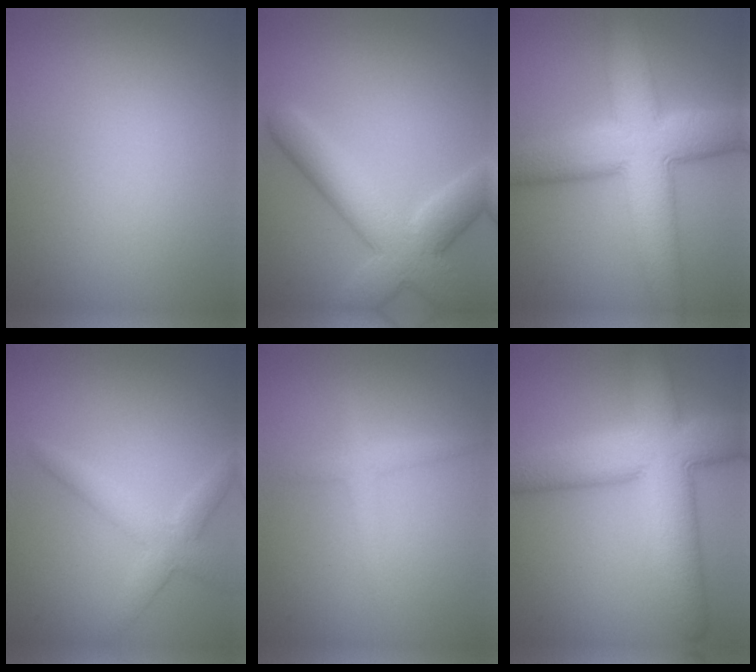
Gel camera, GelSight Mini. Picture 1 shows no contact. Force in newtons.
{"total": 7.3, "press": 7.3, "slide": 0.3}
{"total": 10.8, "press": 10.8, "slide": 0.5}
{"total": 3.1, "press": 3.1, "slide": 0.2}
{"total": 1.6, "press": 1.6, "slide": 0.0}
{"total": 10.4, "press": 10.4, "slide": 0.4}